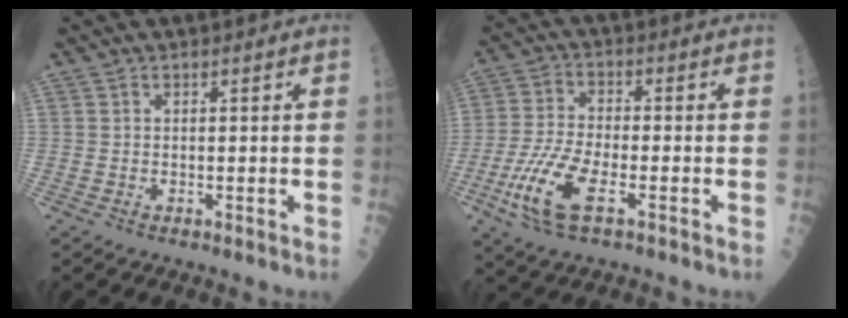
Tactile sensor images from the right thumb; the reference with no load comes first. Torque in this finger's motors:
{"motor_torque": [2.71, 2.29, 1.12, -0.57, 0.15]}